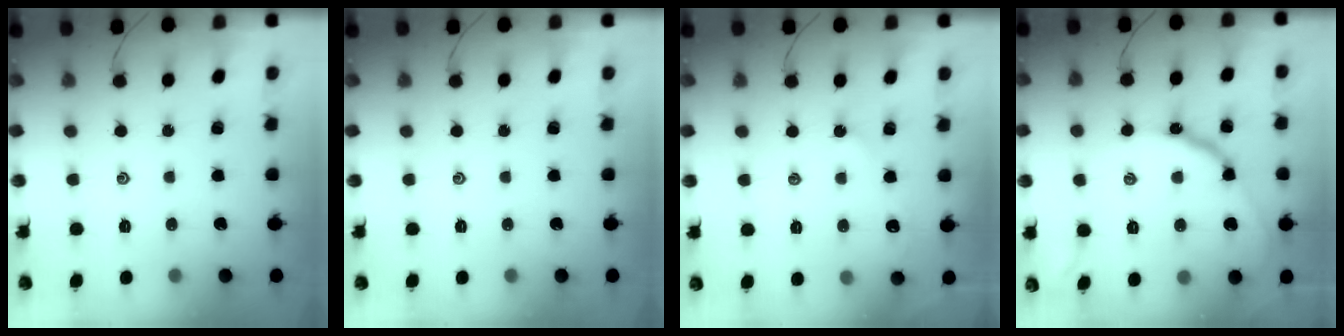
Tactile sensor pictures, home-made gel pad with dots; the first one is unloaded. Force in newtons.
{"total": 0.0}
{"total": 2.9, "press": 2.8, "slide": 0.3}
{"total": 10.2, "press": 10.2, "slide": 0.3}